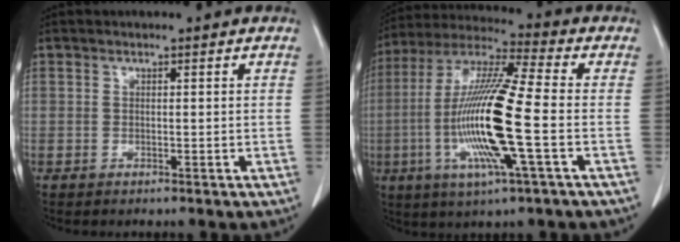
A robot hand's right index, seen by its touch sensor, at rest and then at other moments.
{"total": 17.3, "force": [-3.4, 0.6, 17.0], "torque": [-0.350, -0.011, -0.073]}